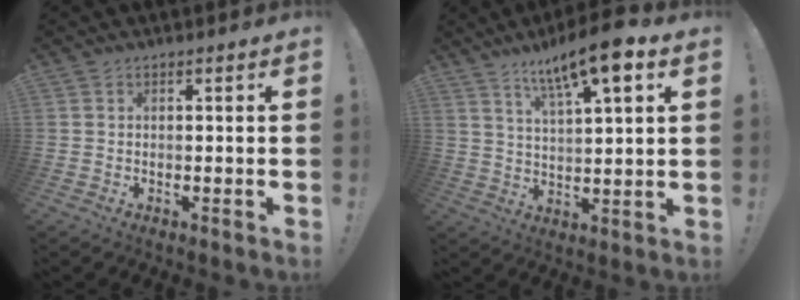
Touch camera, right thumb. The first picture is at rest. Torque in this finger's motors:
{"motor_torque": [1.31, 1.34, 0.15, 0.27, 0.30]}